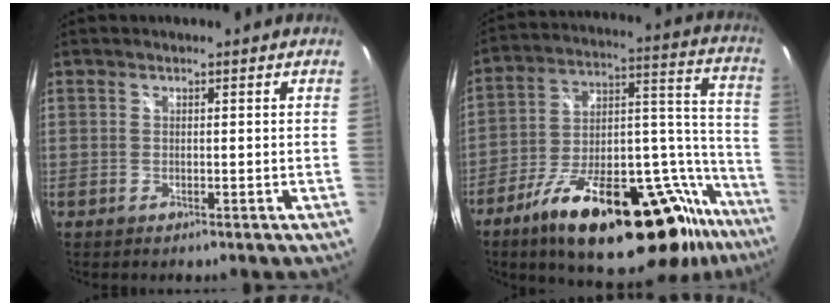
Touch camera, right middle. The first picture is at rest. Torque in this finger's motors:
{"motor_torque": [2.14, 0.00, 0.51, 0.14]}